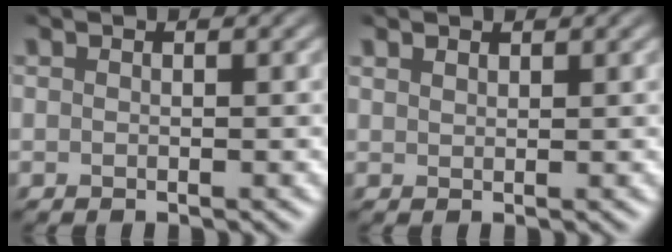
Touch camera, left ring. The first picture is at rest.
{"total": 0.8, "force": [0.8, 0.2, 0.2], "torque": [-0.009, 0.002, 0.017]}